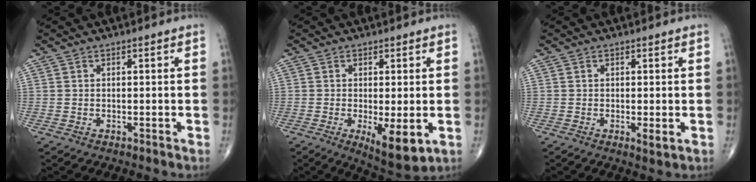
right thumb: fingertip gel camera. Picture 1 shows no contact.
{"total": 7.8, "force": [-1.9, 2.5, 7.2], "torque": [-0.110, -0.024, -0.023]}
{"total": 1.9, "force": [-0.2, 0.5, 1.8], "torque": [-0.033, -0.008, -0.004]}